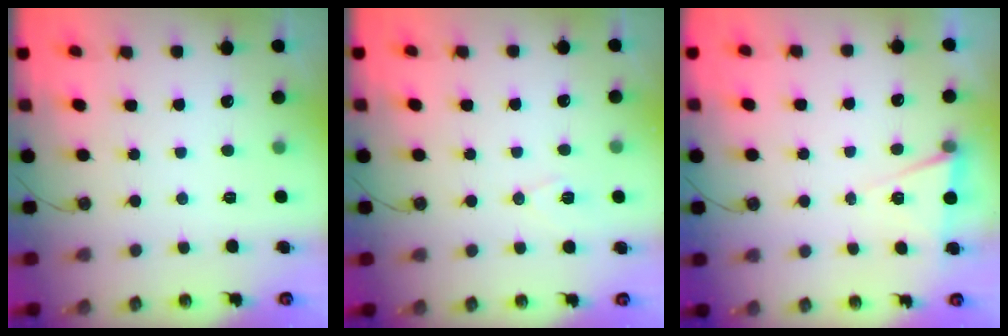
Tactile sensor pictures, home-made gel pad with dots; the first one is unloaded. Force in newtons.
{"total": 7.9, "press": 6.6, "slide": 4.2}
{"total": 6.0, "press": 4.0, "slide": 4.5}